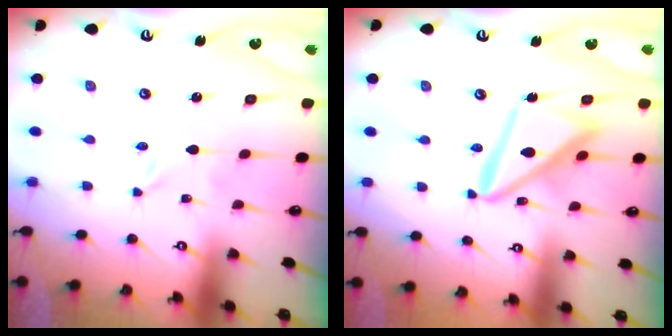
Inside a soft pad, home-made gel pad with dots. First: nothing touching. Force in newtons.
{"total": 14.6, "press": 14.6, "slide": 1.4}